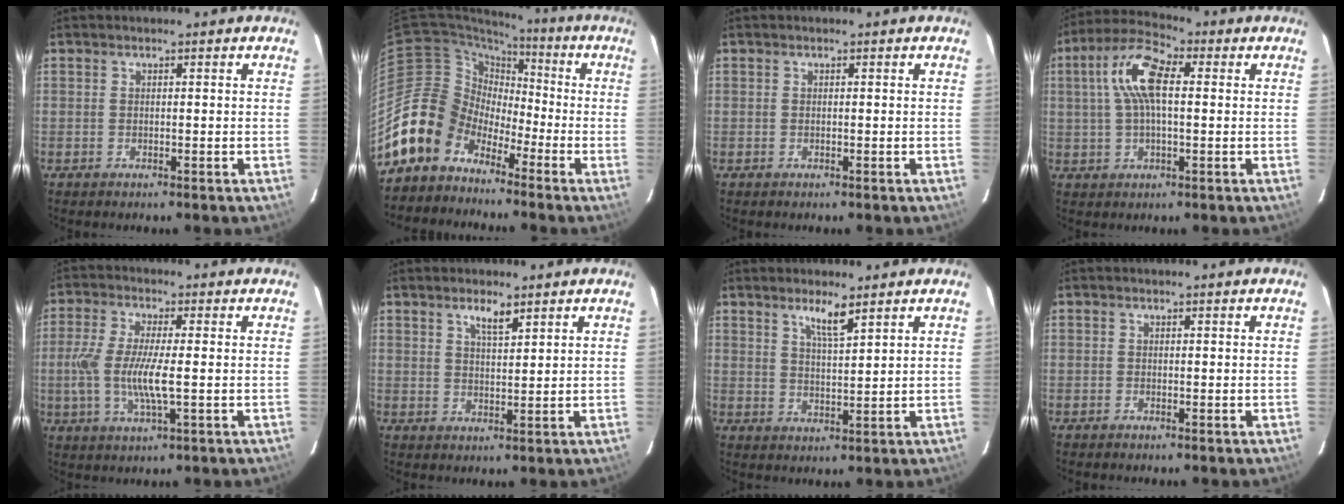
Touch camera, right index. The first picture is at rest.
{"total": 13.6, "force": [-8.5, 10.3, 2.5], "torque": [-0.071, 0.031, -0.160]}
{"total": 0.0}
{"total": 10.3, "force": [1.9, 4.3, 9.2], "torque": [-0.187, 0.026, 0.032]}
{"total": 9.0, "force": [-1.2, 1.8, 8.7], "torque": [-0.184, -0.007, -0.026]}
{"total": 3.4, "force": [2.4, 0.9, 2.3], "torque": [-0.036, 0.003, 0.044]}
{"total": 4.5, "force": [3.3, 0.6, 3.1], "torque": [-0.055, -0.006, 0.059]}
{"total": 0.0}